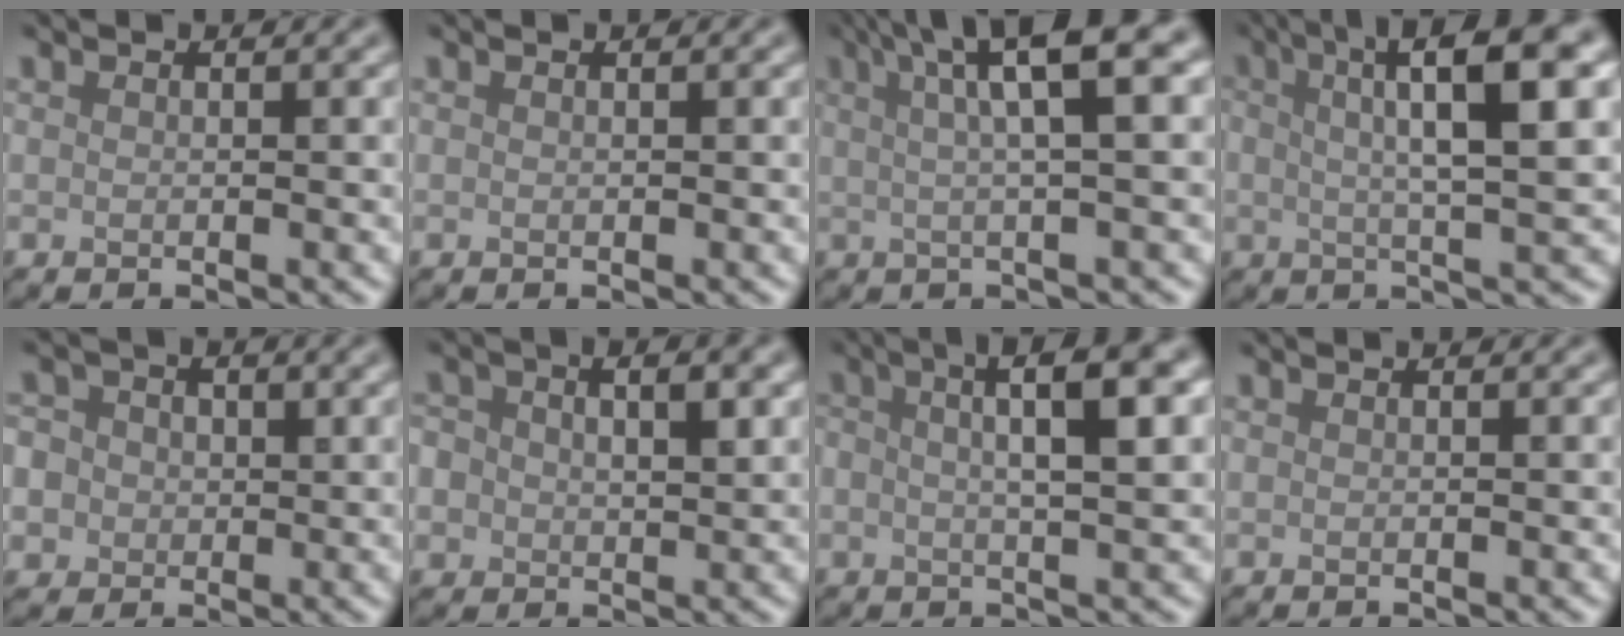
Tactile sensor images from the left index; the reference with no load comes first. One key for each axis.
{"total": 0.0}
{"total": 8.3, "fx": 3.6, "fy": 1.7, "fz": 7.2, "tx": -0.077, "ty": 0.027, "tz": 0.047}
{"total": 9.2, "fx": 2.8, "fy": 2.1, "fz": 8.5, "tx": -0.105, "ty": 0.020, "tz": 0.035}
{"total": 7.6, "fx": 0.7, "fy": 7.2, "fz": 2.5, "tx": -0.061, "ty": 0.034, "tz": -0.017}
{"total": 6.3, "fx": 1.3, "fy": 4.7, "fz": 3.9, "tx": -0.045, "ty": 0.018, "tz": -0.001}
{"total": 6.1, "fx": 1.4, "fy": 1.4, "fz": 5.8, "tx": -0.072, "ty": 0.018, "tz": 0.014}
{"total": 0.0}